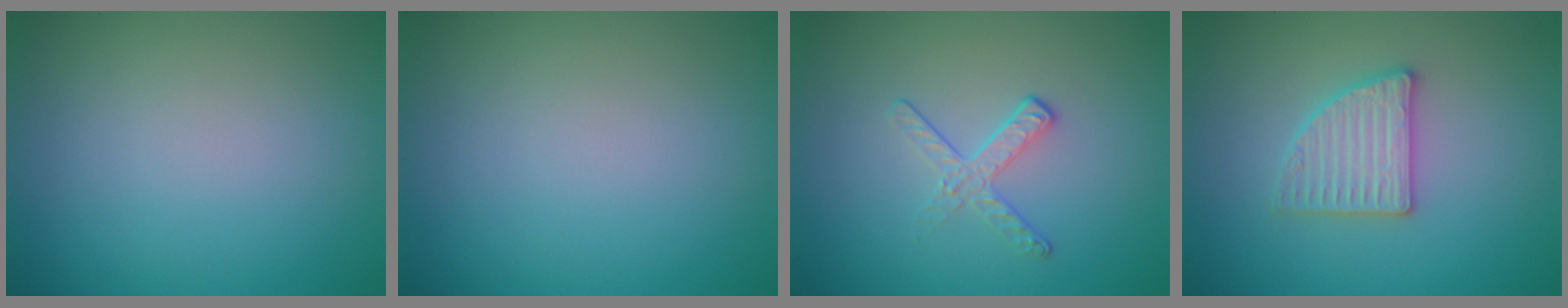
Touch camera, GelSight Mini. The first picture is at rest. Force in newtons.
{"total": 0.0}
{"total": 1.9, "press": 1.1, "slide": 1.6}
{"total": 2.8, "press": 2.8, "slide": 0.4}